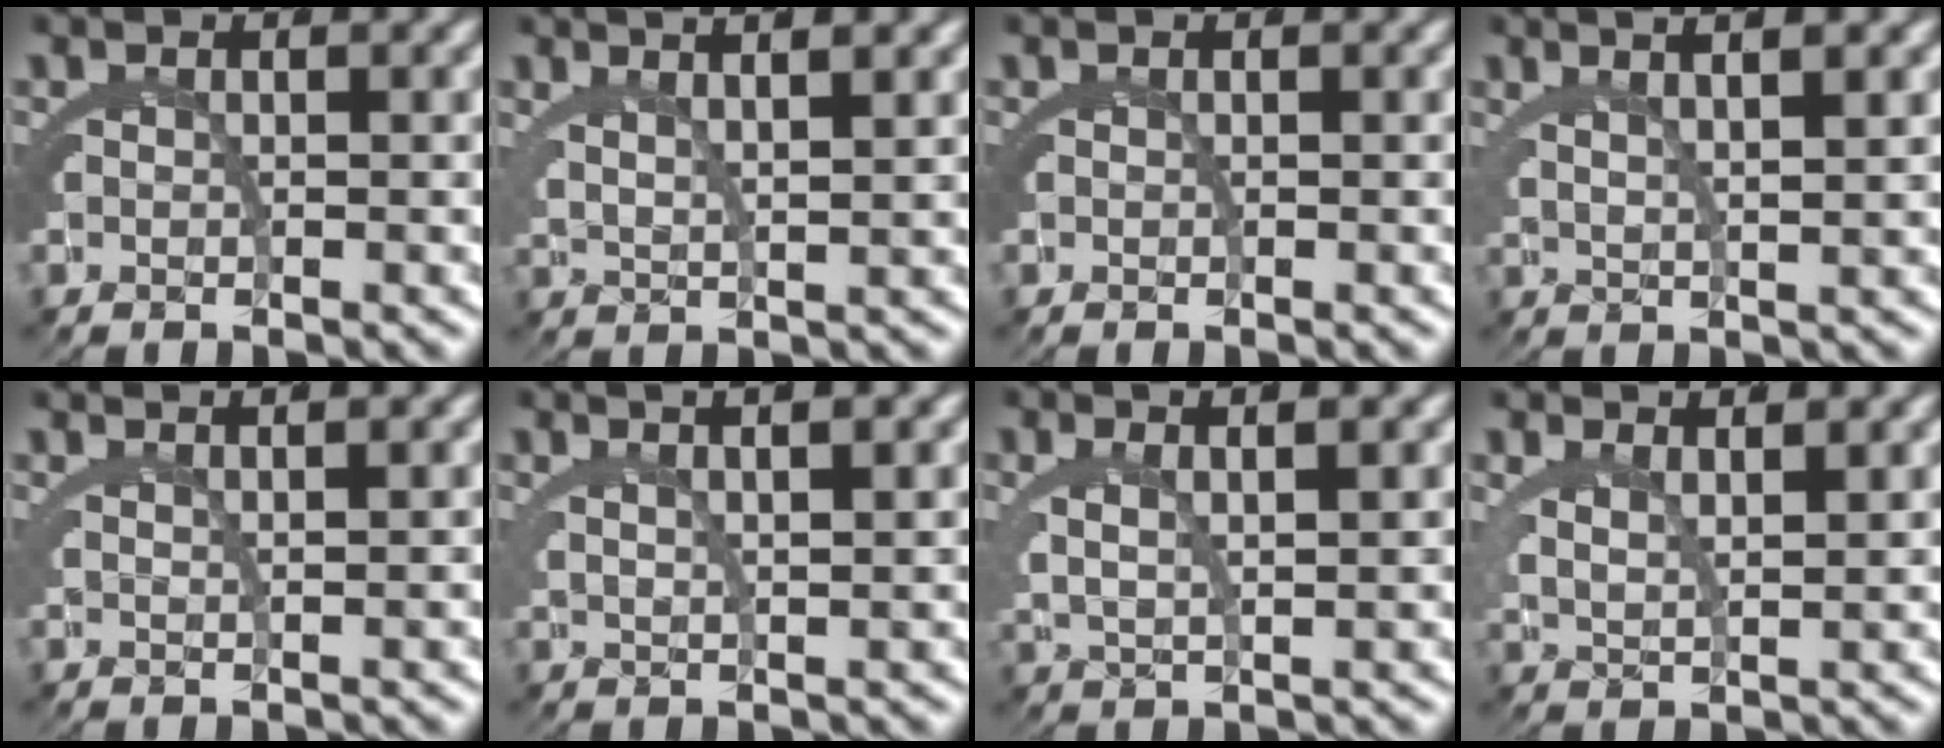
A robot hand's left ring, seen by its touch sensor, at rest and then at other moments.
{"total": 5.2, "force": [3.6, 1.3, 3.6], "torque": [-0.052, 0.011, 0.059]}
{"total": 0.0}
{"total": 5.6, "force": [3.8, 1.2, 3.9], "torque": [-0.046, 0.018, 0.057]}
{"total": 2.2, "force": [1.8, -0.6, 1.1], "torque": [-0.008, 0.008, 0.030]}
{"total": 4.0, "force": [2.7, 0.5, 3.0], "torque": [-0.034, 0.014, 0.043]}
{"total": 3.9, "force": [1.6, 1.4, 3.3], "torque": [-0.070, -0.003, 0.034]}
{"total": 2.9, "force": [2.0, 0.8, 1.9], "torque": [-0.046, -0.011, 0.045]}